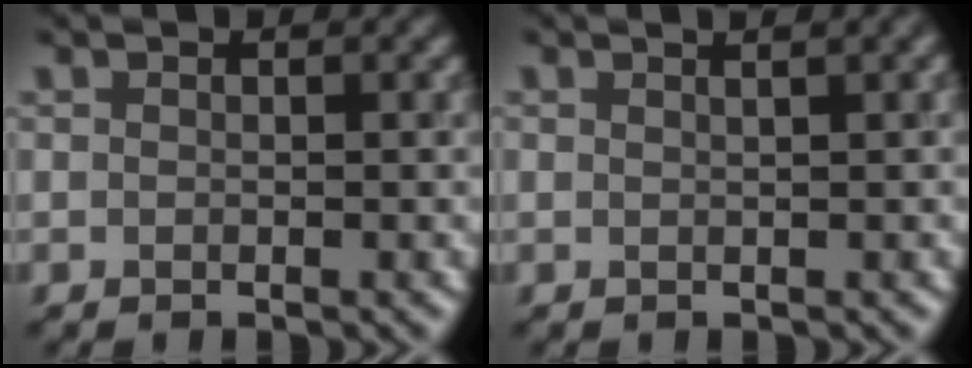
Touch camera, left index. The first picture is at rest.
{"total": 2.5, "force": [1.2, 0.9, 2.0], "torque": [-0.012, 0.010, 0.005]}